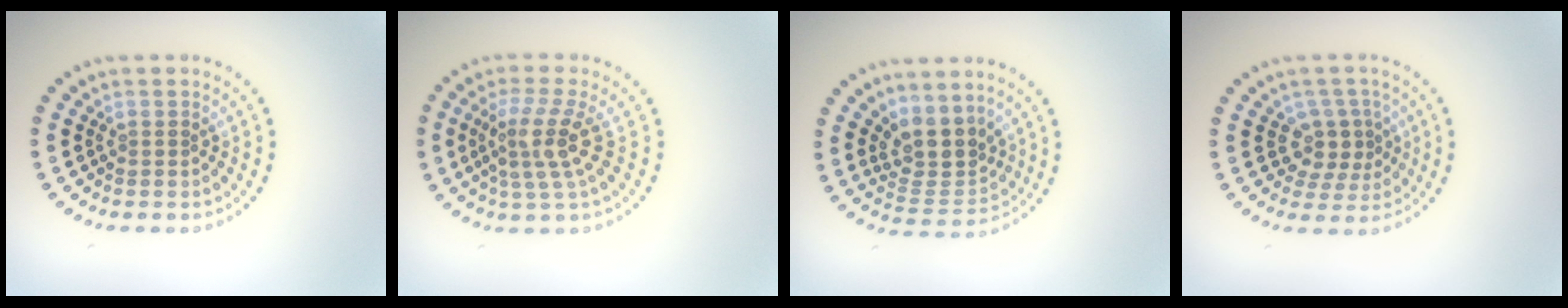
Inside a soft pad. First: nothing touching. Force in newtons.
{"total": 4.0, "press": 2.9, "slide": 2.7}
{"total": 4.0, "press": 3.2, "slide": 2.5}
{"total": 3.0, "press": 2.3, "slide": 1.9}